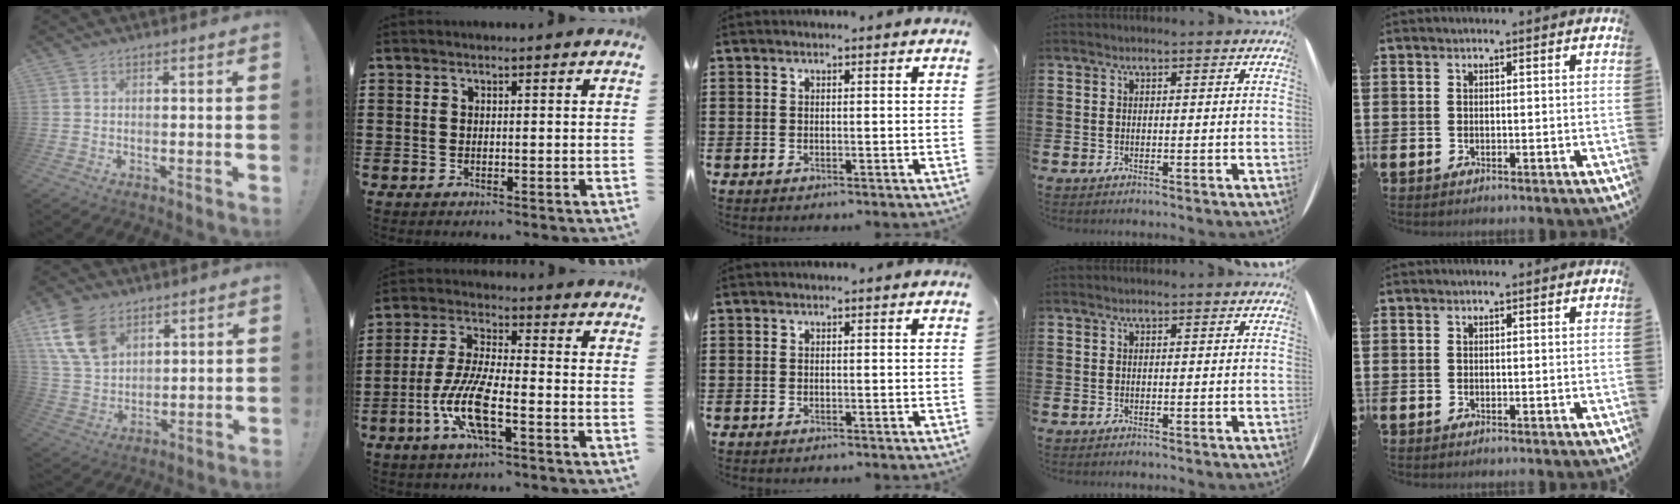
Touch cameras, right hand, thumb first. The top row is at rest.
{"thumb": {"total": 14.0, "force": [7.6, 9.2, 7.5], "torque": [-0.139, -0.031, 0.150]}, "index": {"total": 9.7, "force": [-3.9, 2.4, 8.5], "torque": [-0.199, -0.015, -0.079]}}